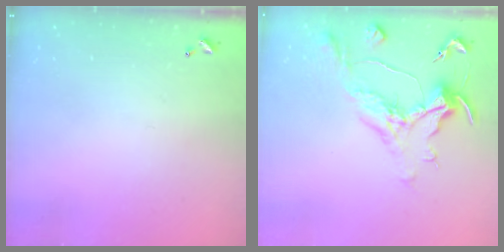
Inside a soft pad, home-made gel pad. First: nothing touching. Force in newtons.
{"total": 1.6, "press": 1.5, "slide": 0.6}